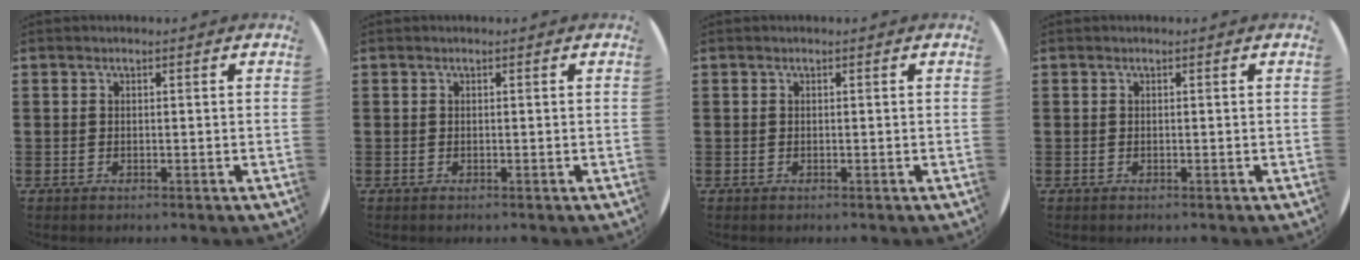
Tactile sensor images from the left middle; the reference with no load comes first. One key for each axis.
{"total": 0.0}
{"total": 0.0}
{"total": 0.0}